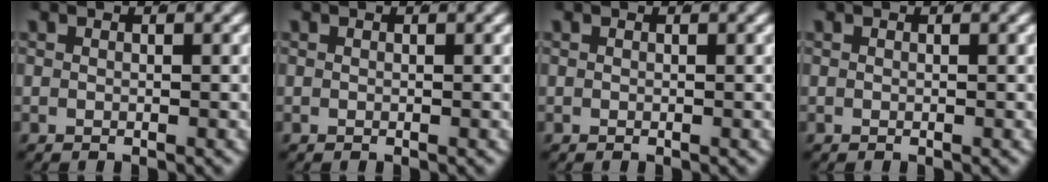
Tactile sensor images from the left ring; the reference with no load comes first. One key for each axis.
{"total": 0.0}
{"total": 0.0}
{"total": 0.0}